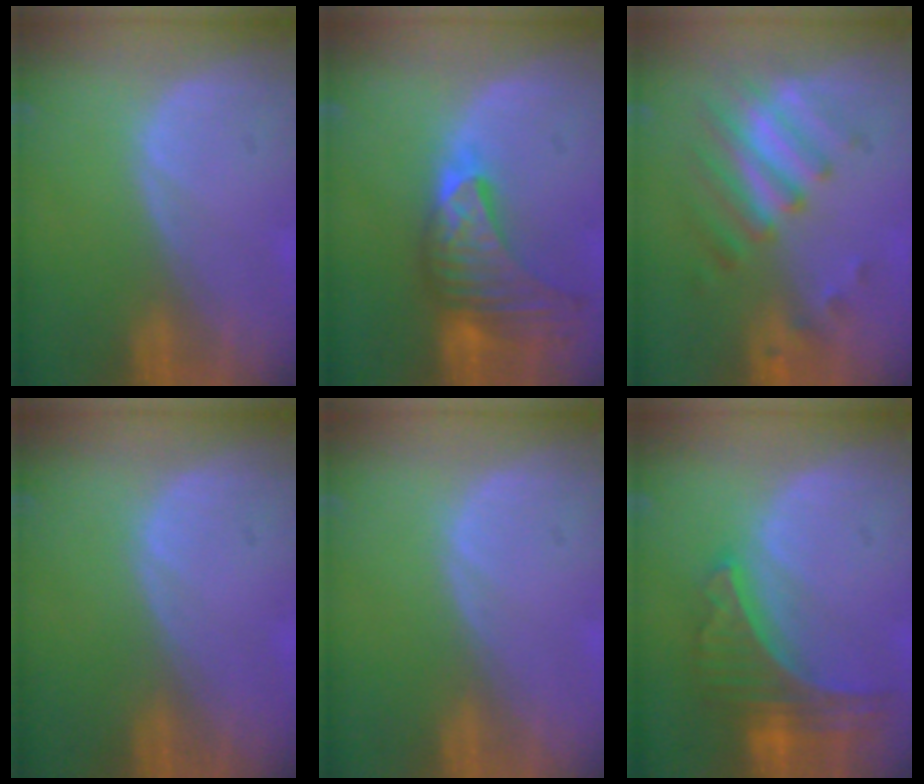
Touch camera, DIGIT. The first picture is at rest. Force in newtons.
{"total": 9.0, "press": 8.5, "slide": 2.7}
{"total": 7.9, "press": 7.0, "slide": 3.8}
{"total": 0.0}
{"total": 0.0}
{"total": 8.5, "press": 7.4, "slide": 4.3}